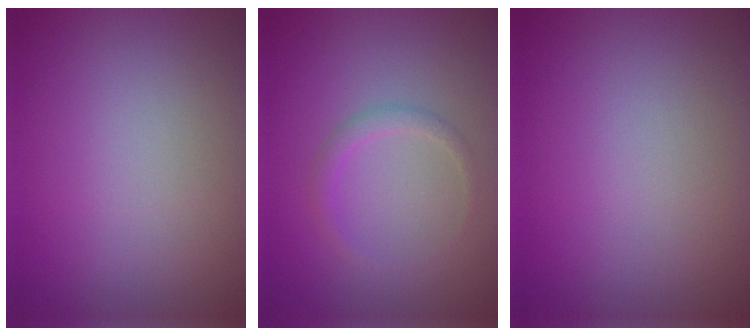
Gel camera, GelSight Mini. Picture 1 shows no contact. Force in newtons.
{"total": 1.3, "press": 1.3, "slide": 0.0}
{"total": 0.0}